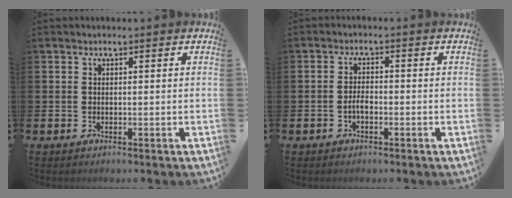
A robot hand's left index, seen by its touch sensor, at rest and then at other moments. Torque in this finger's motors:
{"motor_torque": [0.45, 0.10, 0.02, 0.03]}